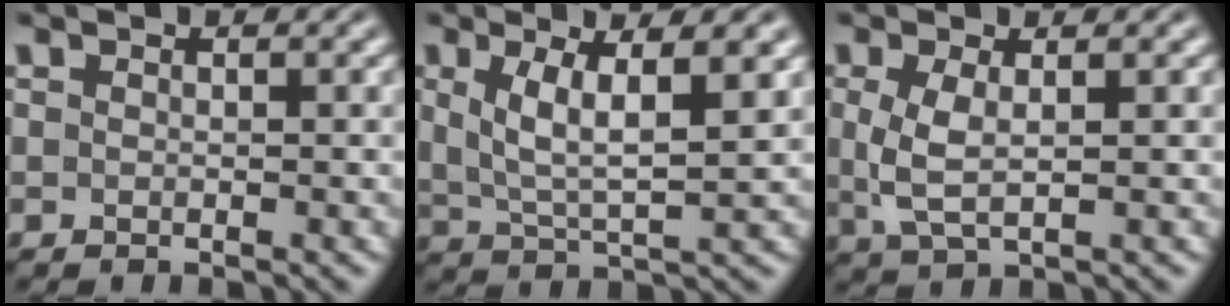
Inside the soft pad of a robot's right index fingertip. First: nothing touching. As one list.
[{"total": 4.5, "force": [1.1, 1.7, 4.1], "torque": [-0.068, -0.016, 0.032]}, {"total": 2.9, "force": [0.0, 1.1, 2.6], "torque": [-0.064, -0.017, 0.017]}]